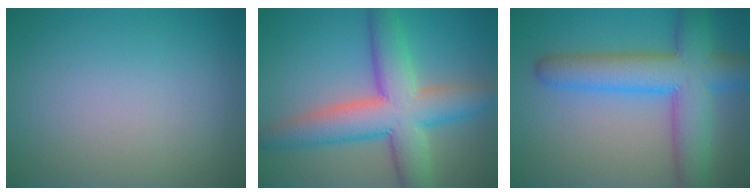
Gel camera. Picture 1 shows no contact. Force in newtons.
{"total": 8.9, "press": 8.9, "slide": 0.5}
{"total": 8.4, "press": 8.4, "slide": 0.4}